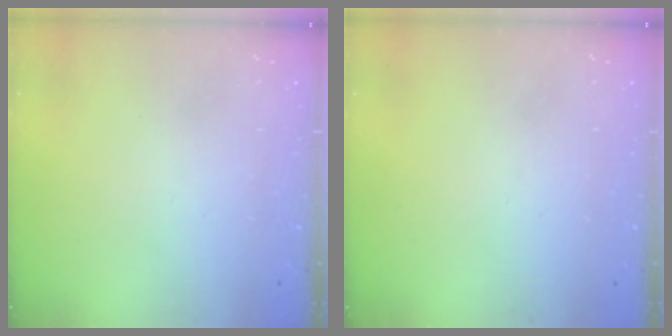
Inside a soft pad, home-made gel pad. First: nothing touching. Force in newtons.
{"total": 0.0}